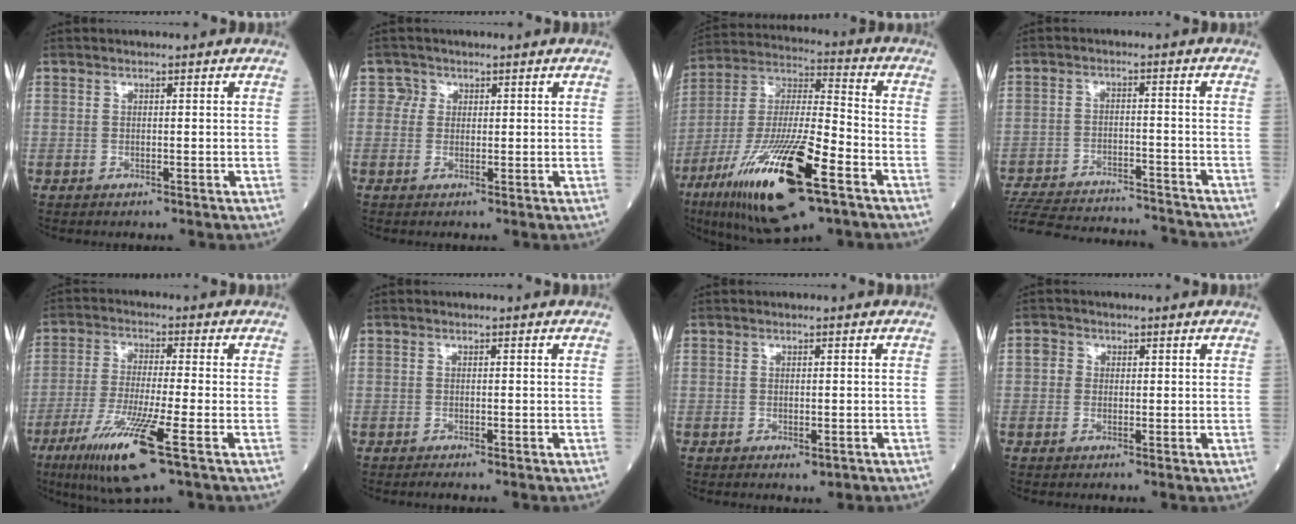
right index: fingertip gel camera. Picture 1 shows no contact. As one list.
[{"total": 1.9, "force": [0.7, 1.7, 0.0], "torque": [0.014, 0.000, 0.003]}, {"total": 22.5, "force": [-11.1, 3.9, 19.1], "torque": [-0.377, -0.042, -0.194]}, {"total": 22.6, "force": [-21.1, 3.3, 7.3], "torque": [-0.163, -0.026, -0.301]}, {"total": 12.3, "force": [-6.0, 0.0, 10.7], "torque": [-0.214, -0.034, -0.106]}, {"total": 1.9, "force": [-1.6, 0.0, 1.0], "torque": [-0.009, -0.001, -0.020]}, {"total": 1.4, "force": [-0.8, 0.4, 1.0], "torque": [-0.013, -0.003, -0.007]}, {"total": 1.8, "force": [0.2, 1.7, 0.5], "torque": [-0.004, 0.006, 0.000]}]